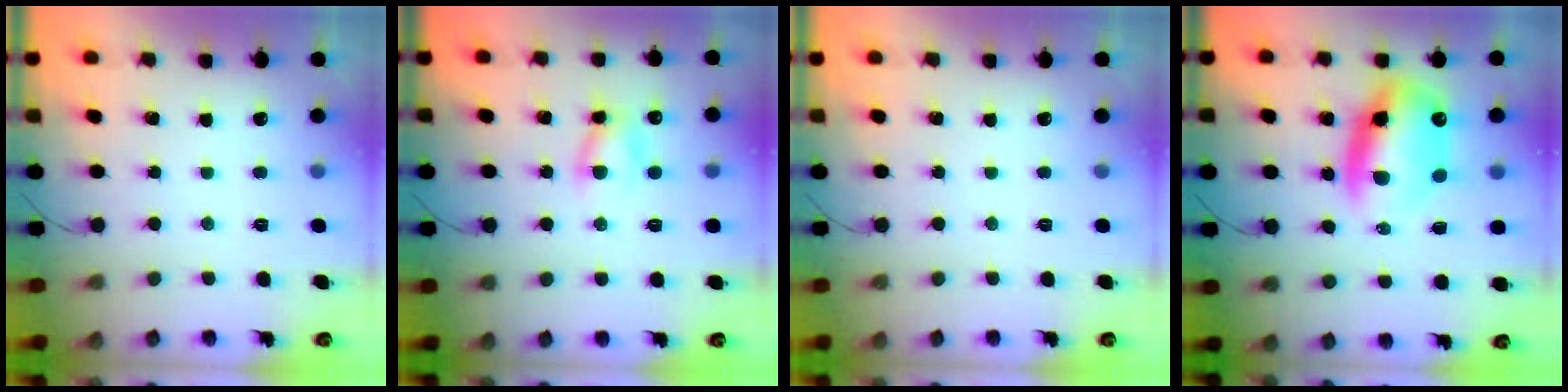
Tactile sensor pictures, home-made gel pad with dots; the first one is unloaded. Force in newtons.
{"total": 6.0, "press": 5.8, "slide": 1.2}
{"total": 0.0}
{"total": 12.6, "press": 12.2, "slide": 3.0}